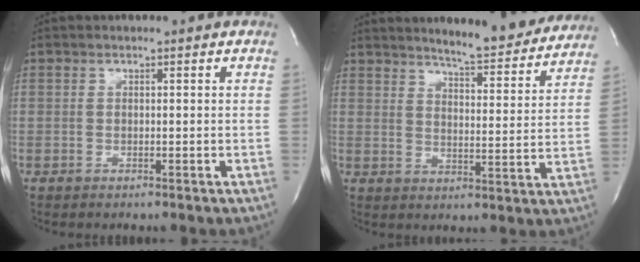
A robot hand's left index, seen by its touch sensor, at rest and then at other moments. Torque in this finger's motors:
{"motor_torque": [-0.10, 0.09, 0.44, 0.09]}